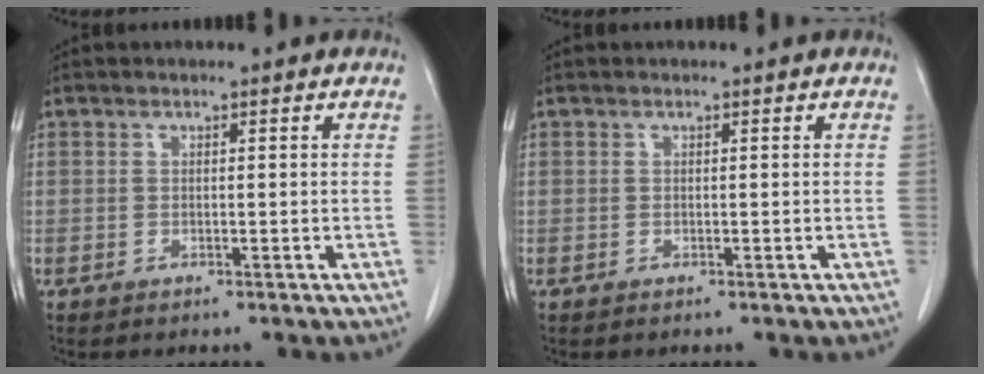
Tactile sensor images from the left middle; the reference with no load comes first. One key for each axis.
{"total": 0.0}